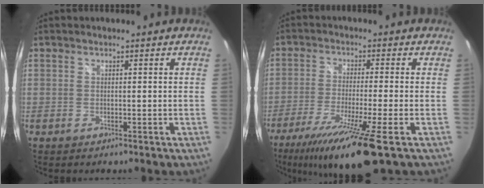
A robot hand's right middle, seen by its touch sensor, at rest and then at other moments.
{"total": 14.3, "force": [-9.0, 0.0, 11.1], "torque": [-0.228, -0.055, -0.155]}